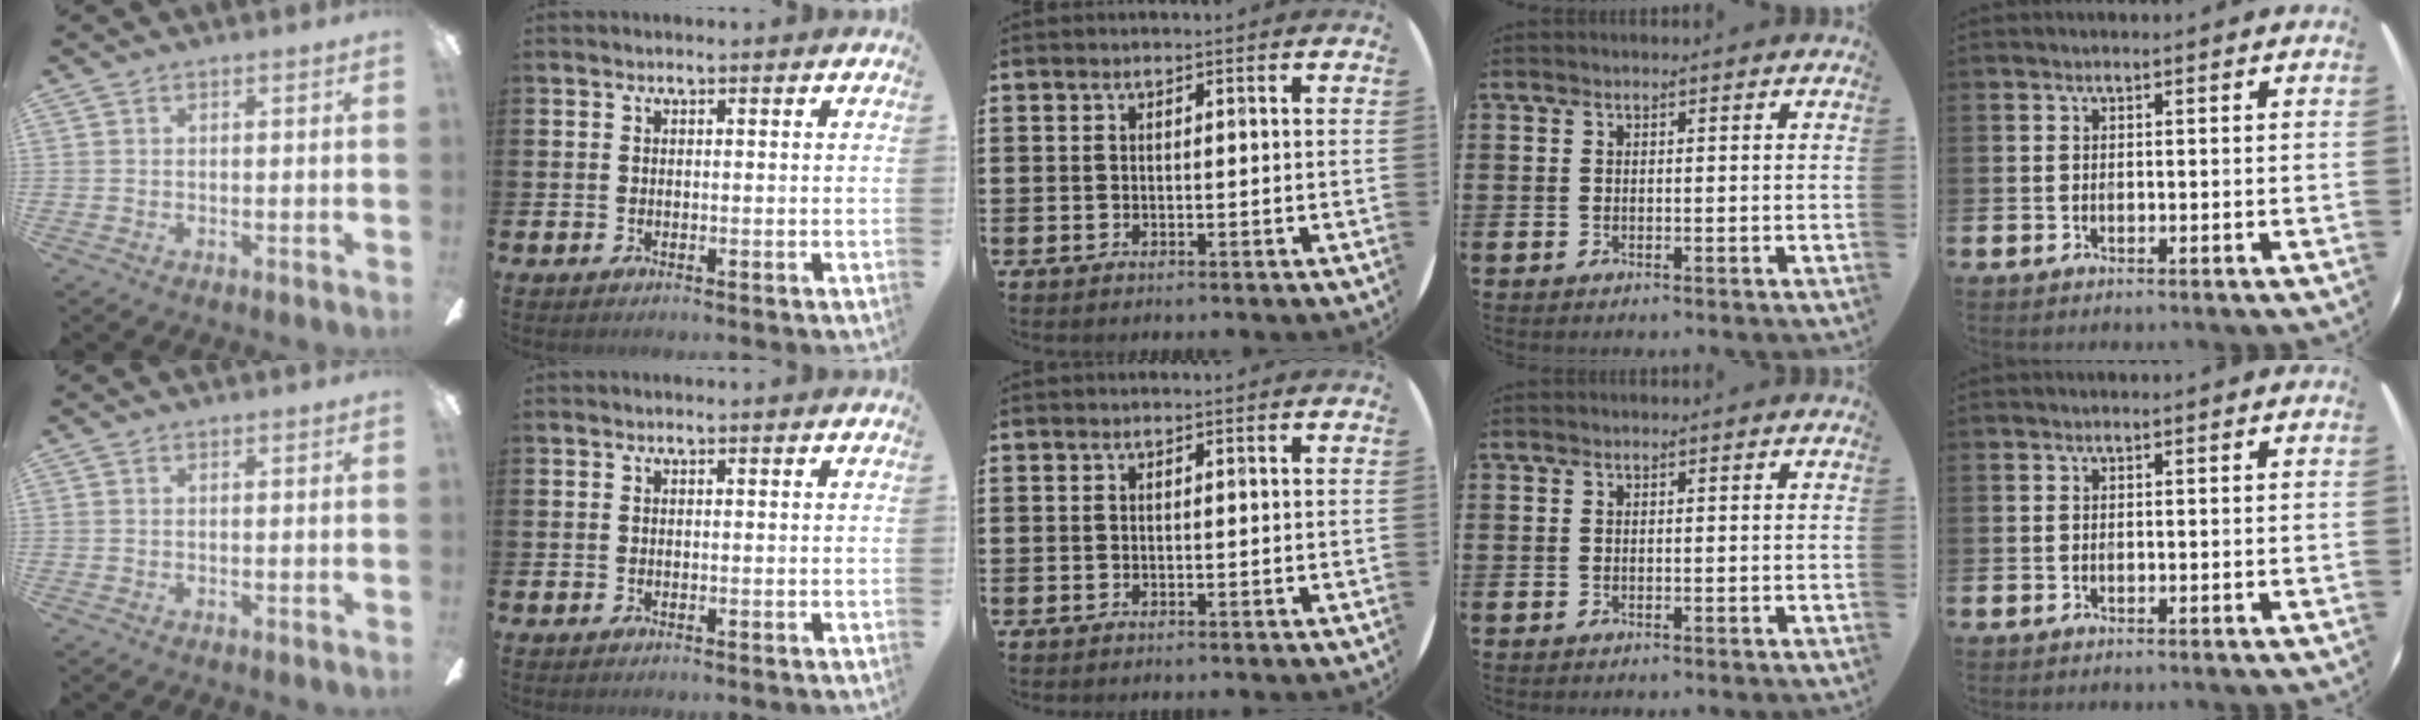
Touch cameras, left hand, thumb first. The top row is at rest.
{}